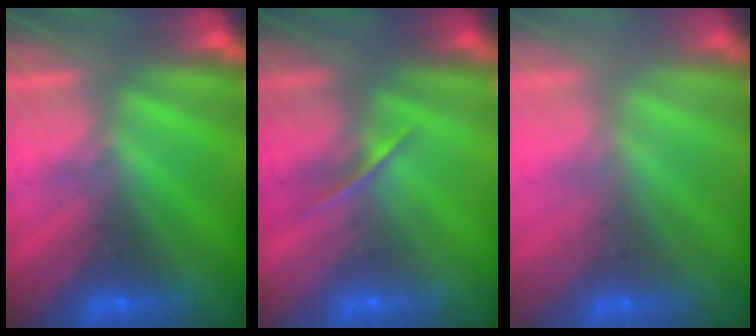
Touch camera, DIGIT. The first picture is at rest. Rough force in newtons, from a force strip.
{"total": 1.4}
{"total": 2.7}